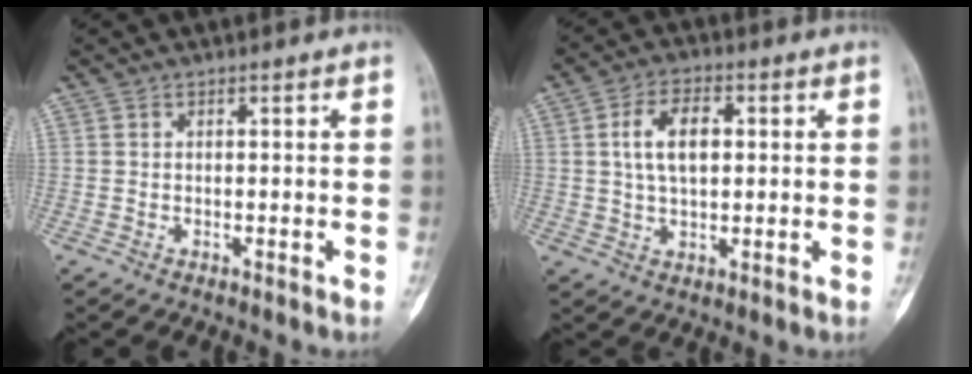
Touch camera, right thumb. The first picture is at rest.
{"total": 8.1, "force": [1.4, 4.6, 6.5], "torque": [-0.108, 0.005, 0.026]}